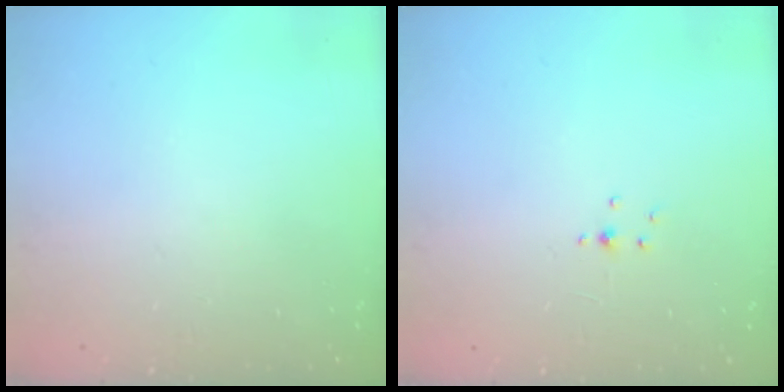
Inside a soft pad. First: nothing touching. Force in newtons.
{"total": 1.8, "press": 1.8, "slide": 0.2}